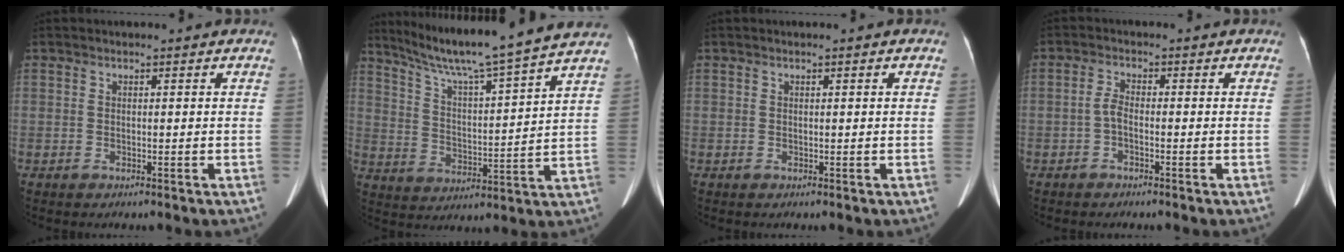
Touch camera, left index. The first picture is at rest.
{"total": 16.8, "force": [14.6, -2.1, 8.1], "torque": [-0.141, -0.012, 0.221]}
{"total": 0.0}
{"total": 1.9, "force": [-0.9, 0.8, 1.5], "torque": [-0.032, 0.003, -0.020]}